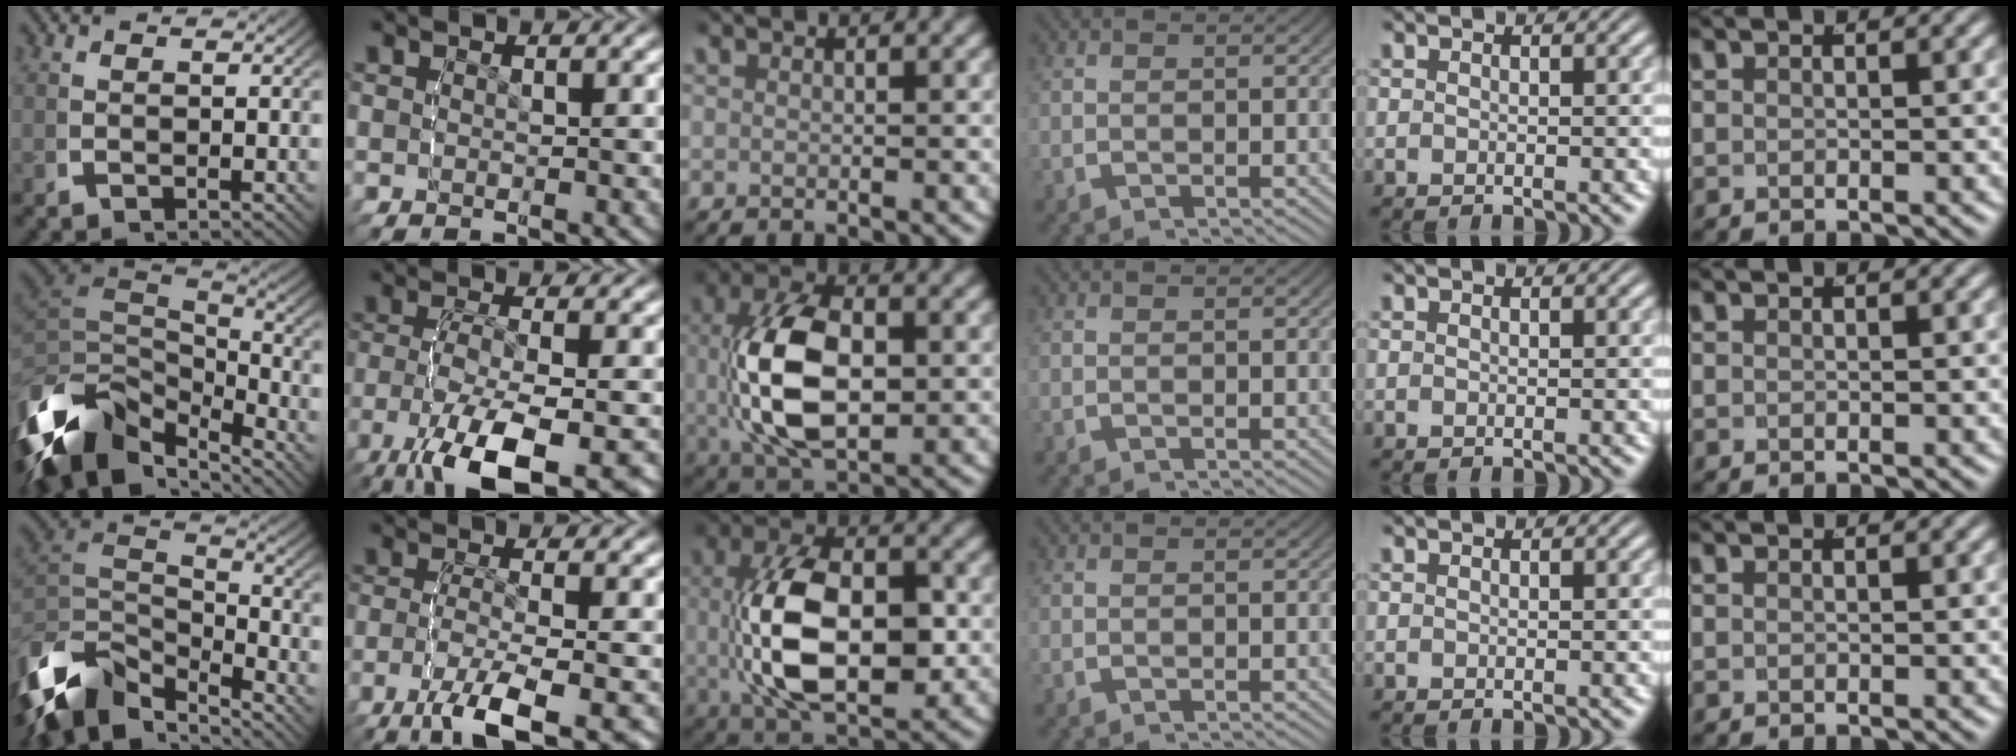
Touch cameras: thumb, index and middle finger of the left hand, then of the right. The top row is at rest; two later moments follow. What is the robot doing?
{"motion": "lift_and_place", "object": "bottle cap"}